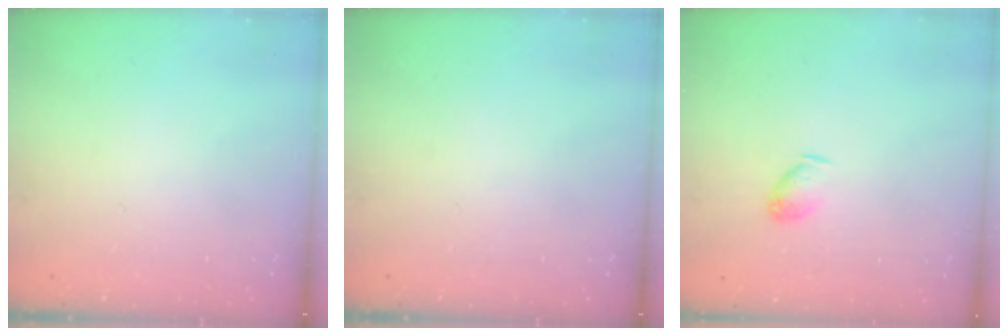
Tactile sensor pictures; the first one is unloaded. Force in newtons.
{"total": 0.0}
{"total": 5.8, "press": 5.7, "slide": 1.0}